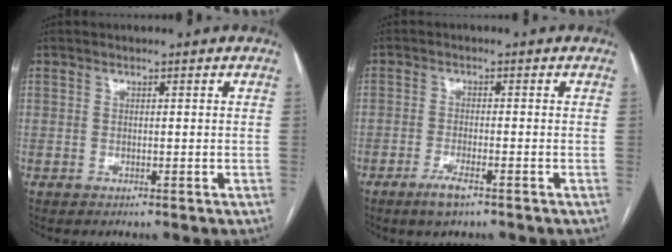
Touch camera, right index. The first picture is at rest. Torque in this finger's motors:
{"motor_torque": [0.51, -0.28, 0.08, 0.01]}